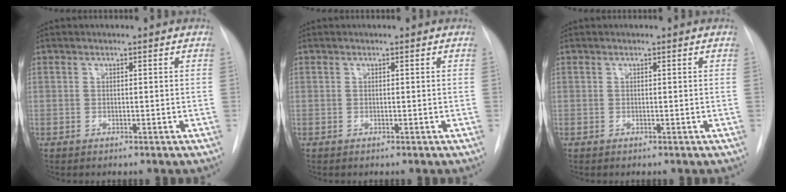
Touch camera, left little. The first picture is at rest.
{"total": 0.0}
{"total": 0.0}